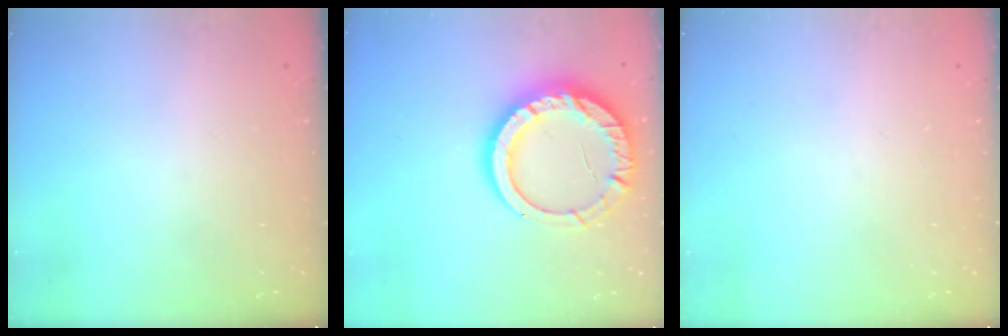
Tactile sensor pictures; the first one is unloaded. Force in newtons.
{"total": 16.9, "press": 16.8, "slide": 1.5}
{"total": 0.0}